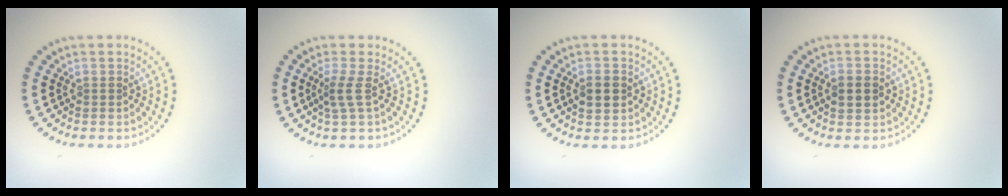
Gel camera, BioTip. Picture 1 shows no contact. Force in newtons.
{"total": 1.9, "press": 1.2, "slide": 1.4}
{"total": 2.5, "press": 2.5, "slide": 0.2}
{"total": 2.1, "press": 2.1, "slide": 0.0}